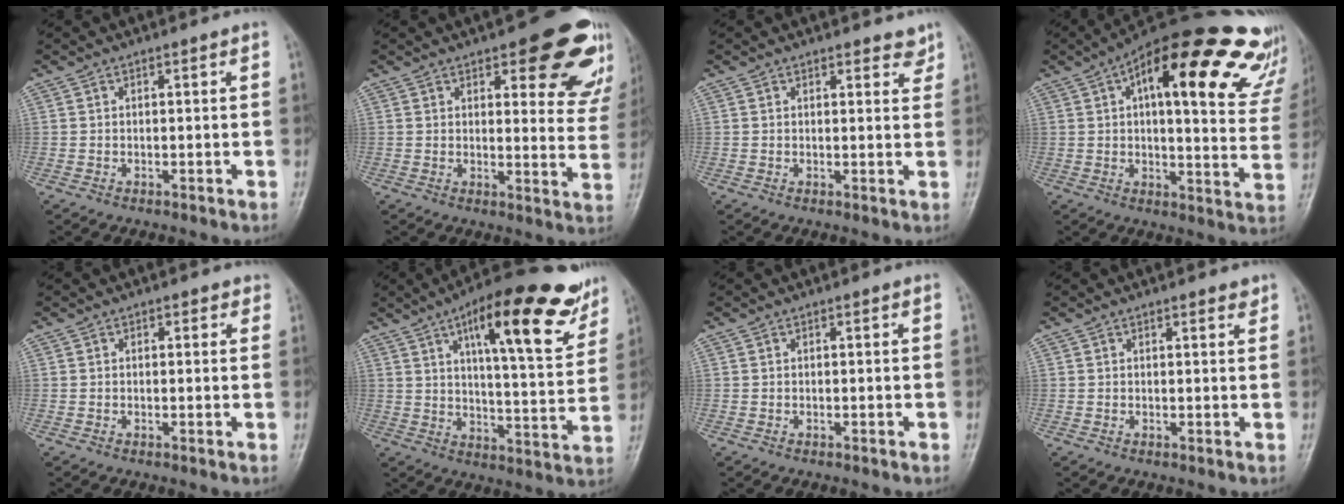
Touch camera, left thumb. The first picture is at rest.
{"total": 15.5, "force": [9.1, 5.8, 11.1], "torque": [-0.083, -0.047, 0.101]}
{"total": 2.7, "force": [2.1, 1.3, 1.0], "torque": [0.011, -0.012, 0.023]}
{"total": 30.2, "force": [15.4, 10.4, 23.8], "torque": [-0.273, -0.004, 0.199]}
{"total": 1.5, "force": [0.7, 1.0, 0.7], "torque": [0.009, 0.000, 0.003]}
{"total": 21.1, "force": [11.7, 6.2, 16.4], "torque": [-0.203, -0.043, 0.173]}
{"total": 0.0}
{"total": 1.5, "force": [1.1, 0.6, 0.8], "torque": [-0.004, -0.006, 0.012]}